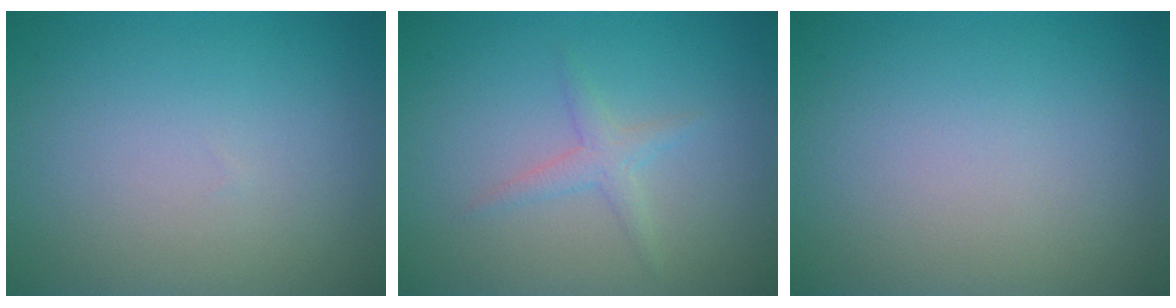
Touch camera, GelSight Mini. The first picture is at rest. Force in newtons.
{"total": 1.6, "press": 1.6, "slide": 0.1}
{"total": 0.0}